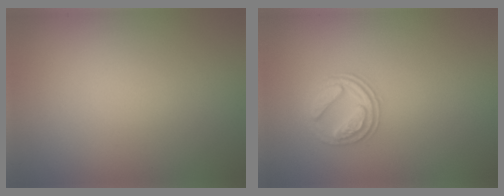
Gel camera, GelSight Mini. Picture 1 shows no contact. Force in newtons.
{"total": 2.6, "press": 2.5, "slide": 0.7}